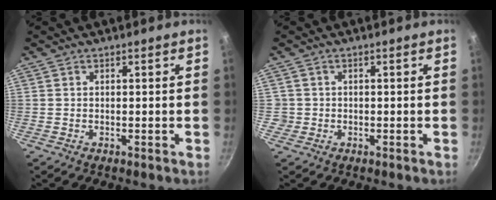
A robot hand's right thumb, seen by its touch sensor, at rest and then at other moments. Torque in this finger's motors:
{"motor_torque": [0.19, 0.00, 0.07, 0.24, 0.00]}